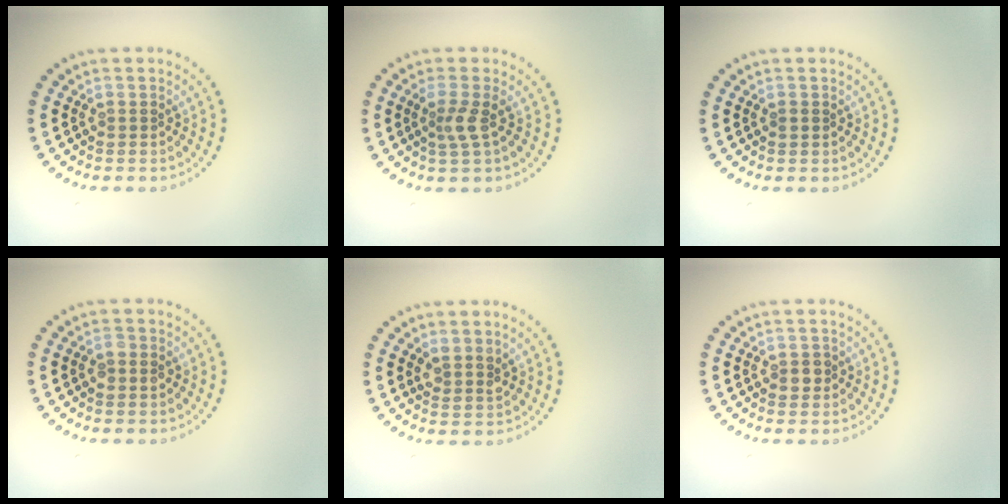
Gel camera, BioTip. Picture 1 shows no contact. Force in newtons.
{"total": 1.9, "press": 1.4, "slide": 1.3}
{"total": 0.6, "press": 0.6, "slide": 0.2}
{"total": 1.0, "press": 1.0, "slide": 0.1}
{"total": 1.8, "press": 1.5, "slide": 0.9}
{"total": 1.2, "press": 1.1, "slide": 0.4}